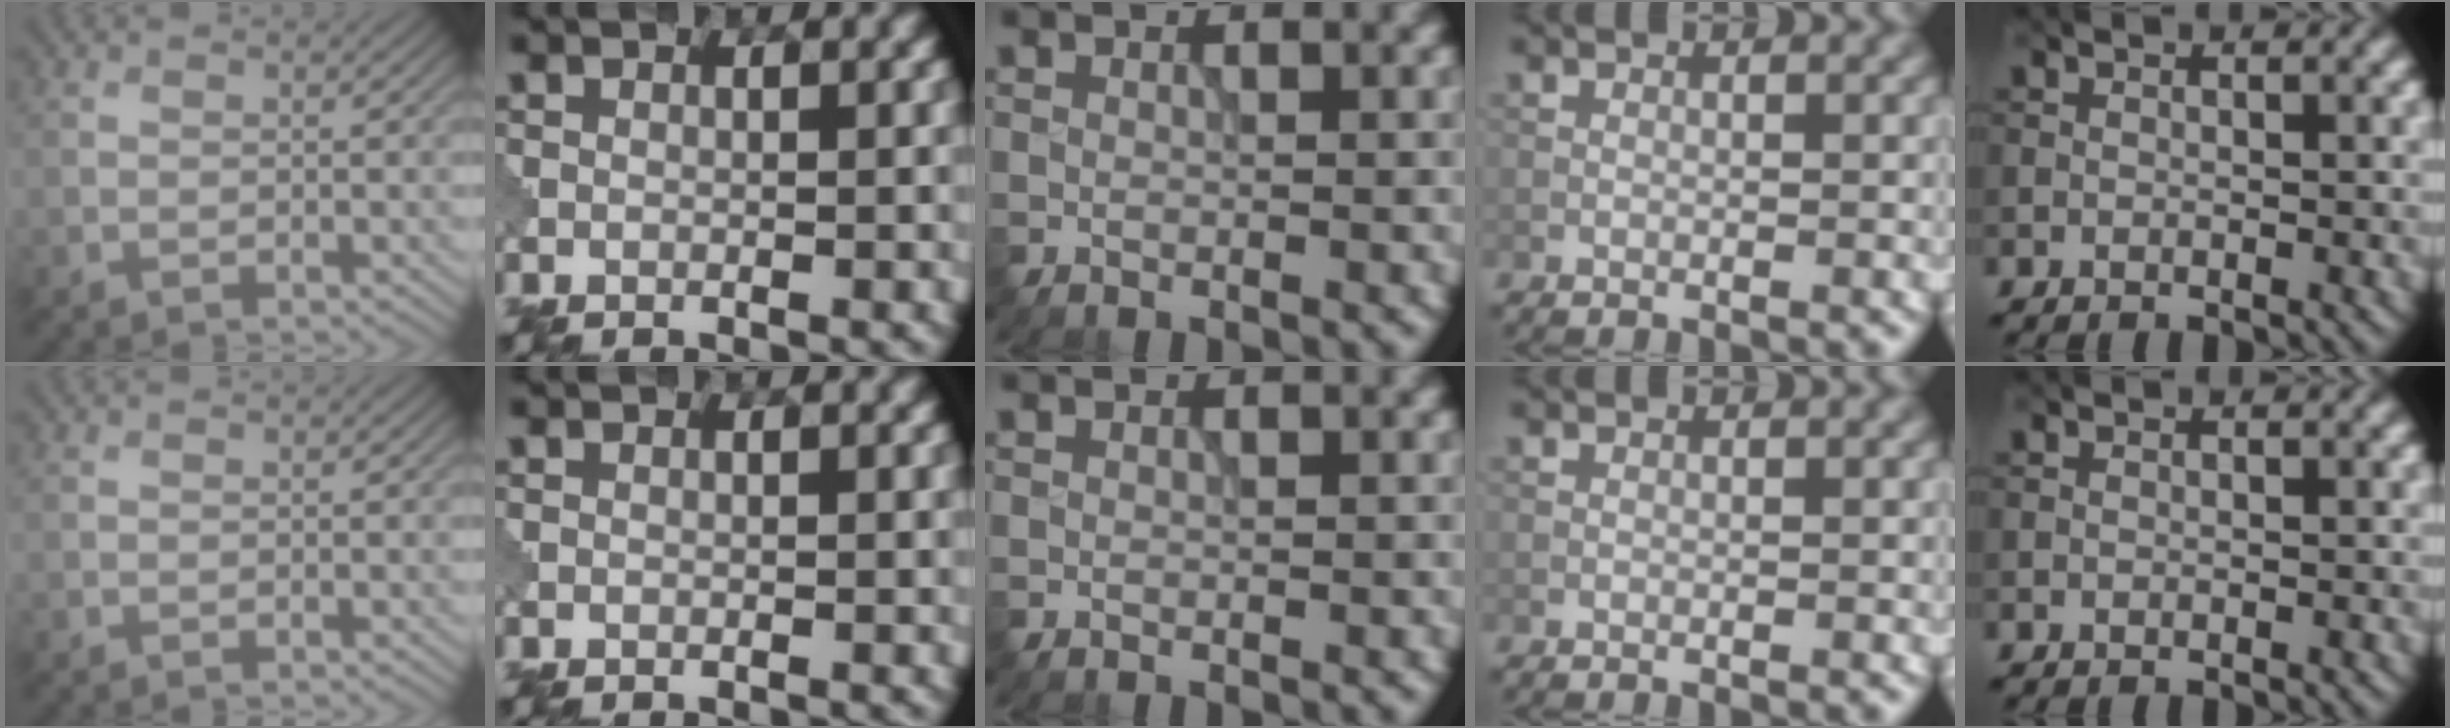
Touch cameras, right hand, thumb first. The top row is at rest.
{}